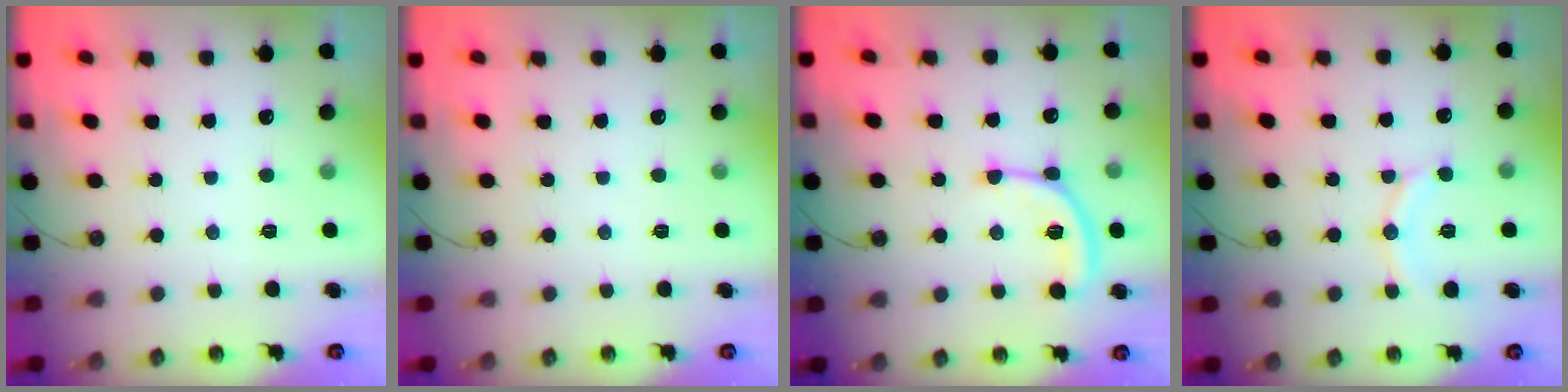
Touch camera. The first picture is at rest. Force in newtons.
{"total": 0.0}
{"total": 10.7, "press": 10.7, "slide": 0.7}
{"total": 9.6, "press": 9.5, "slide": 0.9}